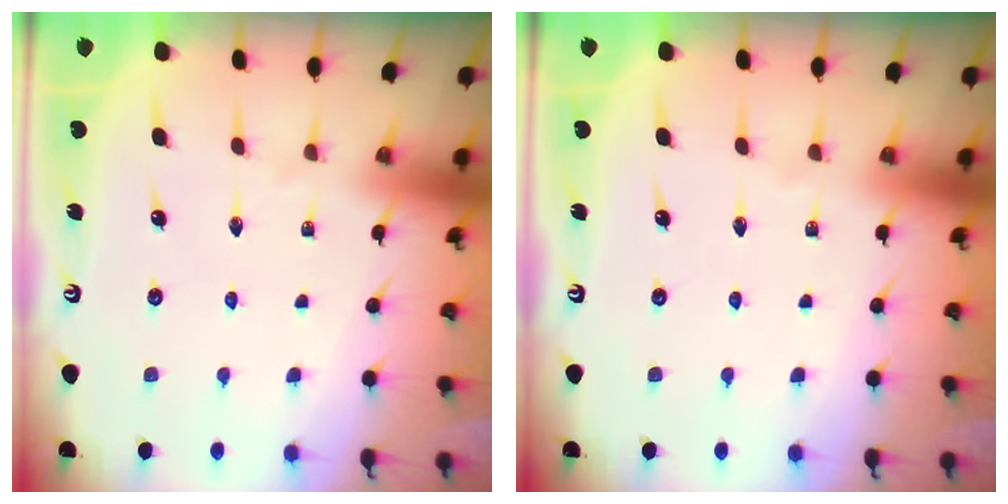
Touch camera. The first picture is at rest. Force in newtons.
{"total": 0.0}